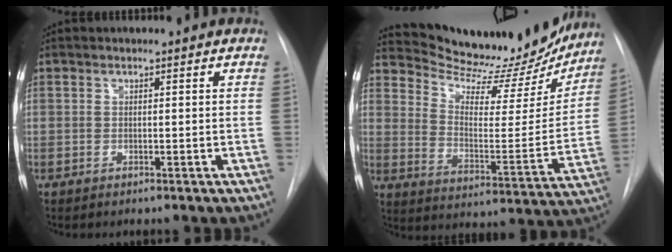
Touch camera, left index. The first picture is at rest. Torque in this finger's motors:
{"motor_torque": [0.79, -1.35, -0.24, 0.00]}